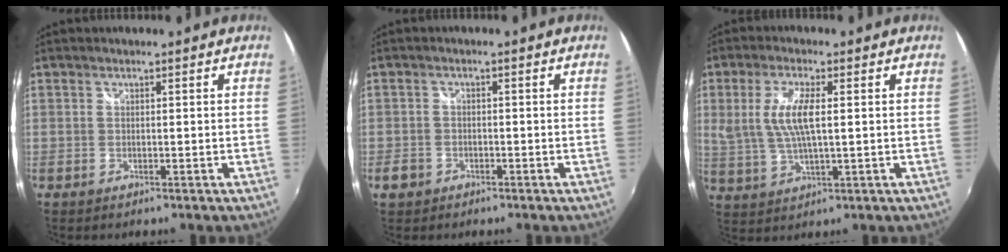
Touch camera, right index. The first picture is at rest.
{"total": 2.9, "force": [-1.8, 2.1, 0.9], "torque": [-0.023, -0.002, -0.031]}
{"total": 7.8, "force": [1.2, 2.1, 7.4], "torque": [-0.154, -0.001, 0.031]}